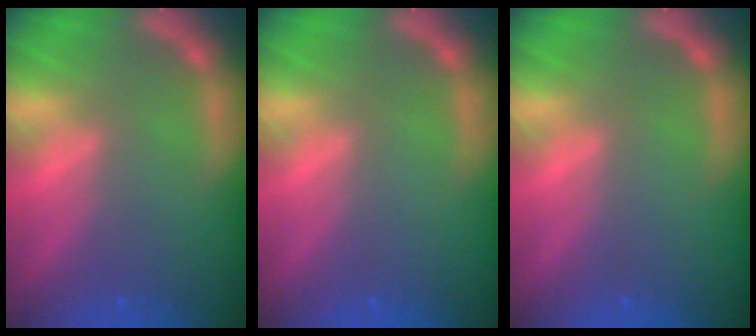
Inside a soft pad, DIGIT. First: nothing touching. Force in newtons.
{"total": 0.0}
{"total": 0.0}